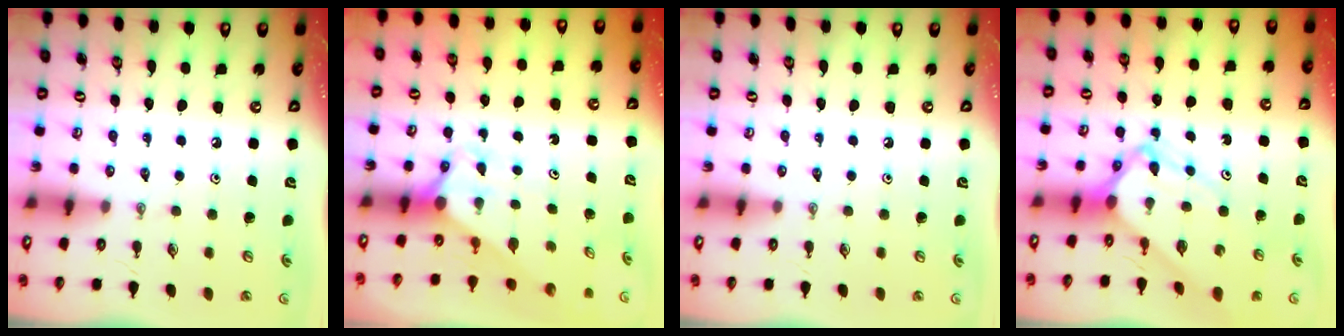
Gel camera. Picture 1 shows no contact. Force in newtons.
{"total": 2.8, "press": 2.8, "slide": 0.0}
{"total": 0.0}
{"total": 7.0, "press": 7.0, "slide": 0.6}